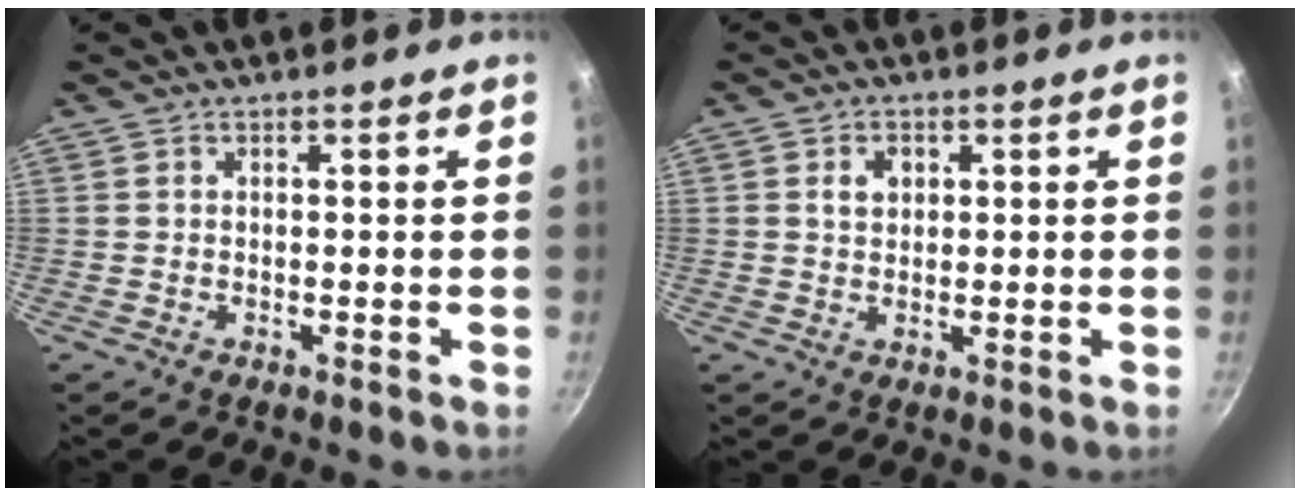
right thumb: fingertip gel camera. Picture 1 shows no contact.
{"total": 3.1, "force": [0.9, 2.5, 1.7], "torque": [-0.015, 0.001, 0.013]}